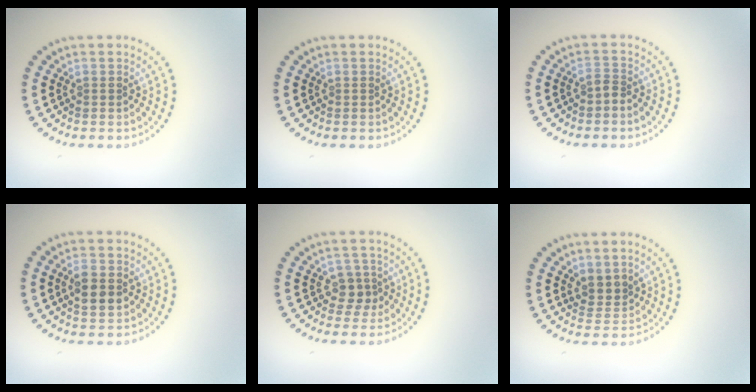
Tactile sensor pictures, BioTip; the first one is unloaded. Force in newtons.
{"total": 0.0}
{"total": 0.9, "press": 0.5, "slide": 0.7}
{"total": 2.8, "press": 2.7, "slide": 0.3}
{"total": 1.9, "press": 1.6, "slide": 1.0}
{"total": 1.9, "press": 1.3, "slide": 1.4}